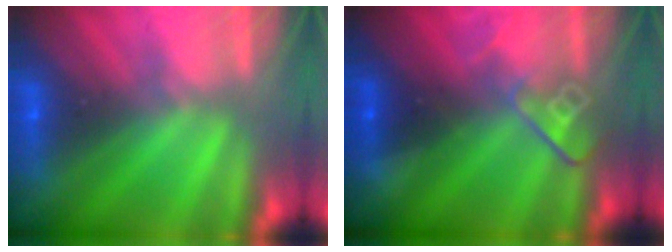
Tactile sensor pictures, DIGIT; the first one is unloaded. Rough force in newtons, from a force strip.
{"total": 2.6}